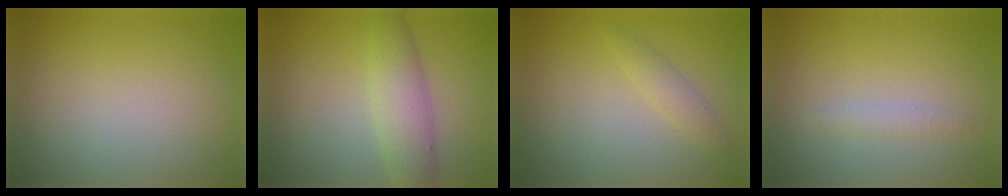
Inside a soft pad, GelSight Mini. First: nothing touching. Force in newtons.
{"total": 3.9, "press": 3.9, "slide": 0.0}
{"total": 1.5, "press": 1.5, "slide": 0.1}
{"total": 1.0, "press": 1.0, "slide": 0.0}